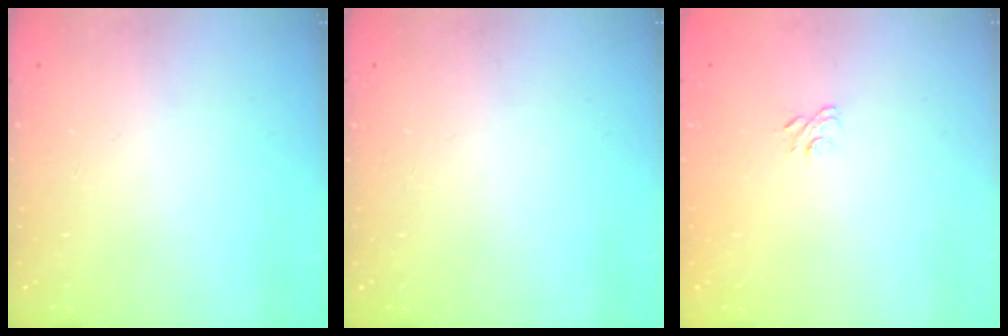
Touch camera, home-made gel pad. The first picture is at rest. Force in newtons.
{"total": 0.0}
{"total": 5.2, "press": 5.1, "slide": 1.3}